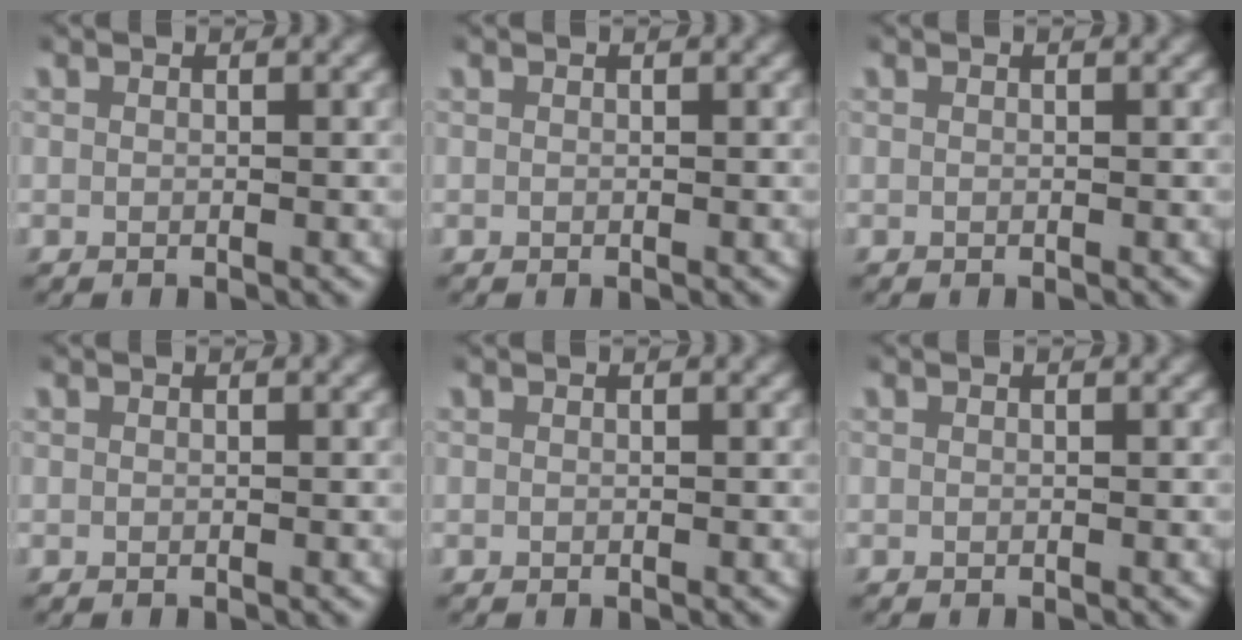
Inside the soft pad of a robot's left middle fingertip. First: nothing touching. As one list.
[{"total": 0.0}, {"total": 0.0}, {"total": 0.0}, {"total": 0.0}, {"total": 0.0}]